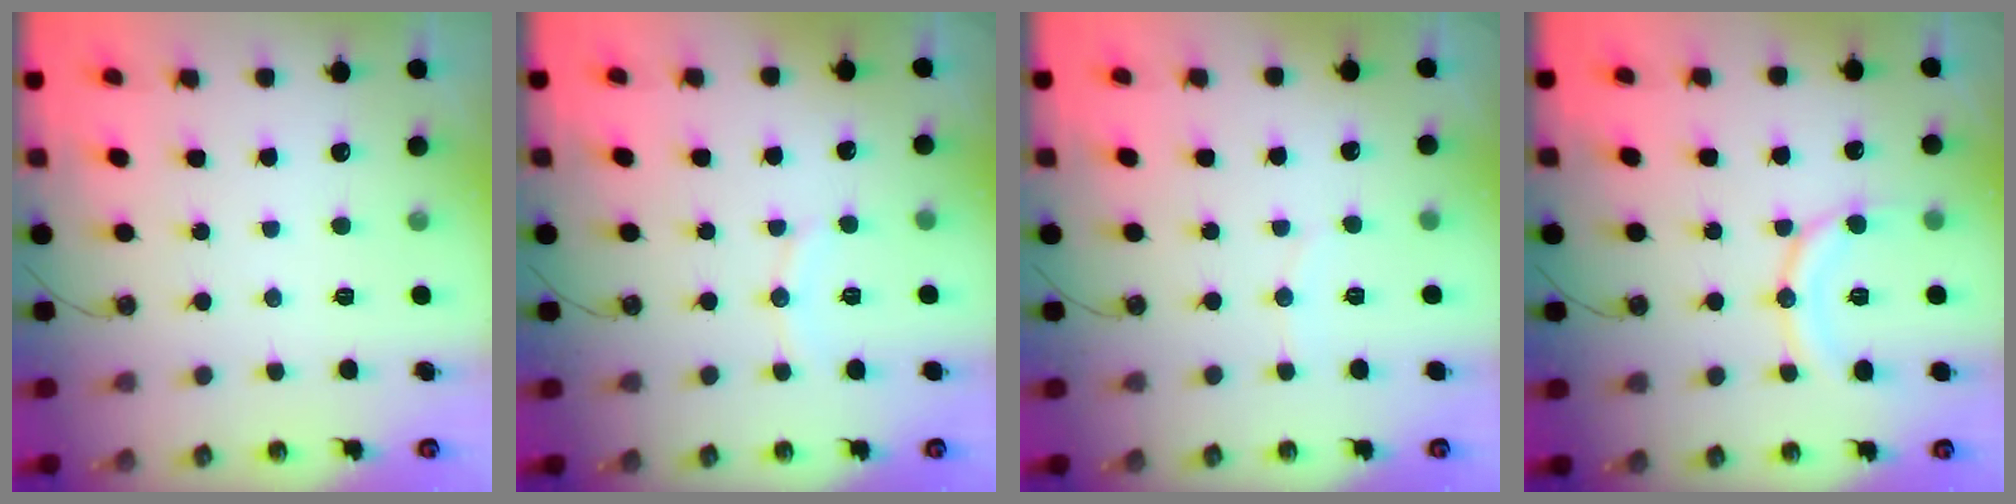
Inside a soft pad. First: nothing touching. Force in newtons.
{"total": 5.1, "press": 5.0, "slide": 0.5}
{"total": 2.6, "press": 2.6, "slide": 0.2}
{"total": 12.4, "press": 12.4, "slide": 1.3}